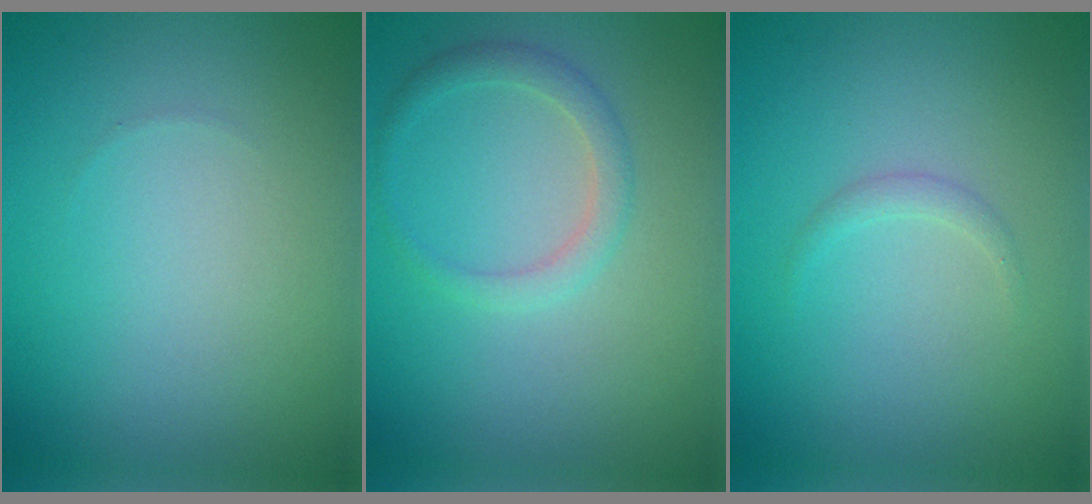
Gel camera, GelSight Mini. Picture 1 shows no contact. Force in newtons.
{"total": 1.9, "press": 1.9, "slide": 0.1}
{"total": 0.8, "press": 0.8, "slide": 0.1}